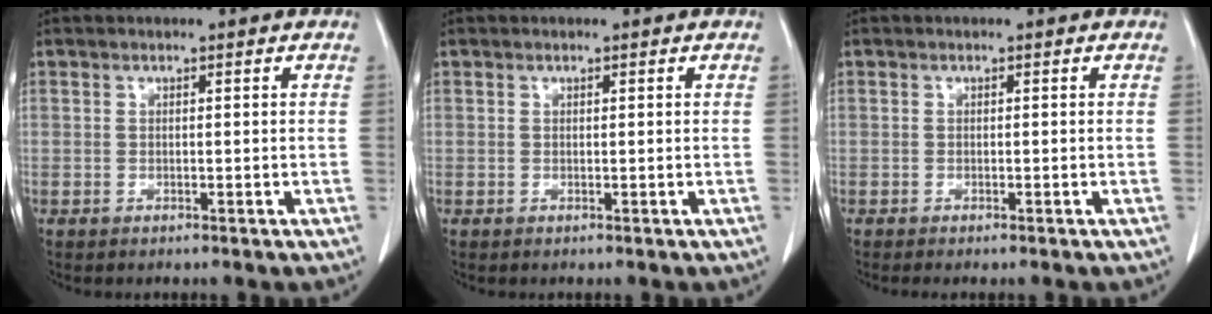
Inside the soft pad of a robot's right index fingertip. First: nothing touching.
{"total": 0.0}
{"total": 0.7, "force": [-0.5, 0.0, 0.4], "torque": [-0.007, -0.002, -0.009]}